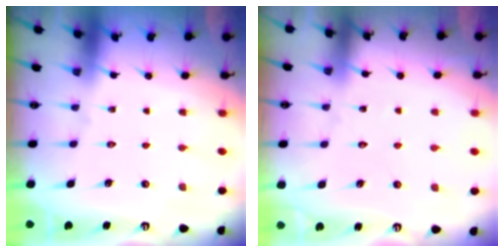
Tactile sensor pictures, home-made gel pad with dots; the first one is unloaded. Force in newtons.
{"total": 5.1, "press": 5.0, "slide": 0.4}